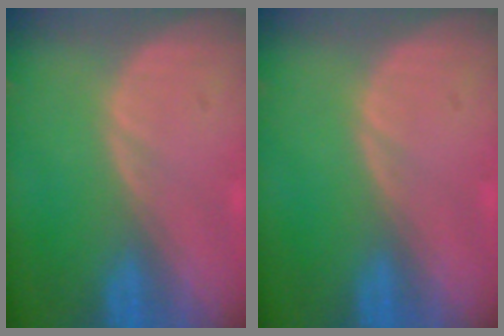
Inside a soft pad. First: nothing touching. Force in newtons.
{"total": 0.0}